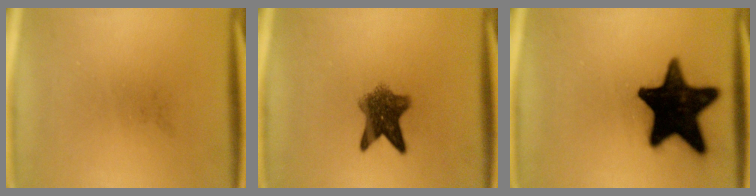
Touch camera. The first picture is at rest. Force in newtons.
{"total": 7.2}
{"total": 20.1}